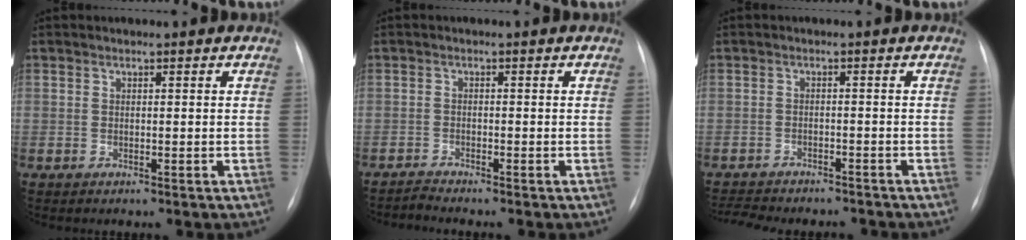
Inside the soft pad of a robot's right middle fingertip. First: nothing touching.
{"total": 1.4, "force": [-1.2, -0.5, -0.4], "torque": [0.006, -0.011, -0.024]}
{"total": 9.9, "force": [-9.1, 2.3, 3.0], "torque": [-0.055, 0.002, -0.121]}